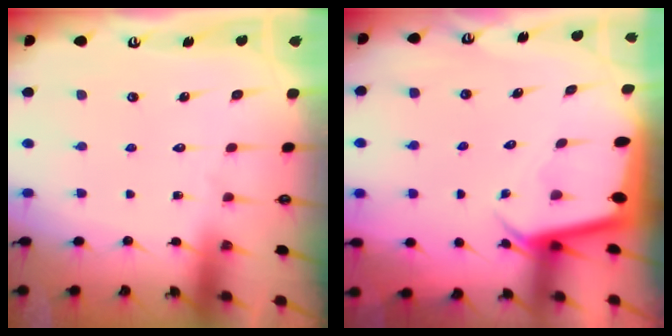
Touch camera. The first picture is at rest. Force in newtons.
{"total": 2.8, "press": 2.8, "slide": 0.1}